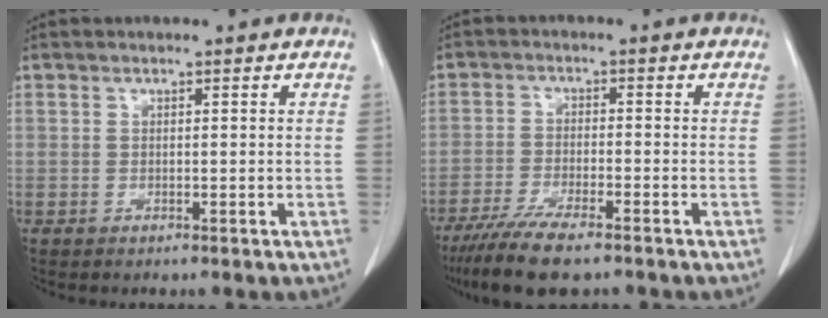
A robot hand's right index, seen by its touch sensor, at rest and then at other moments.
{"total": 9.3, "force": [-6.9, 1.9, 6.0], "torque": [-0.103, -0.021, -0.112]}